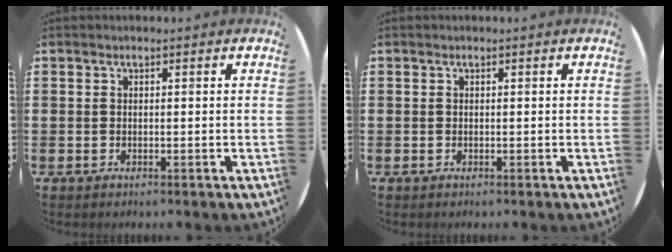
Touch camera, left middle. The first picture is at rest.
{"total": 0.0}